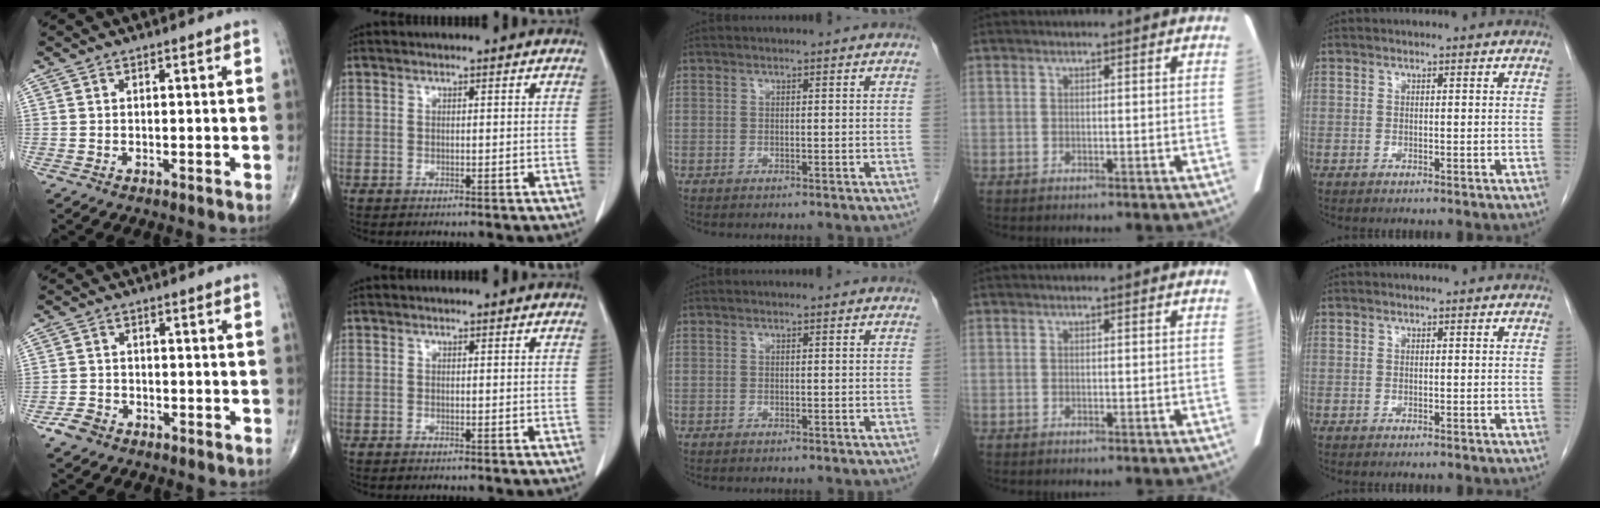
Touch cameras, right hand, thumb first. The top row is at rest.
{"thumb": {"total": 3.4, "force": [-2.3, 2.2, 1.1], "torque": [-0.016, 0.012, -0.041]}}